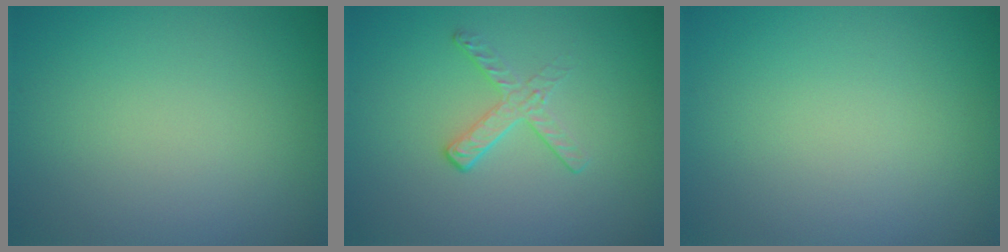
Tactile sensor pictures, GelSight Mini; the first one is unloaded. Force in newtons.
{"total": 1.9, "press": 1.1, "slide": 1.6}
{"total": 0.0}